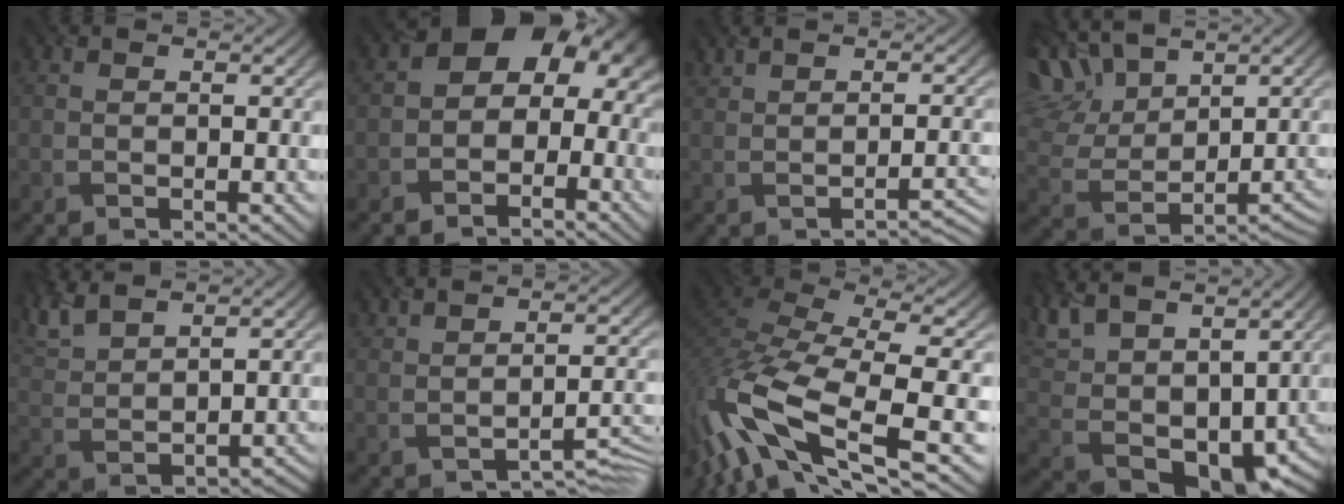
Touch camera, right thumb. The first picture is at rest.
{"total": 9.1, "force": [-0.7, 6.6, 6.3], "torque": [-0.072, 0.011, -0.034]}
{"total": 2.2, "force": [-0.6, 0.4, 2.1], "torque": [-0.038, 0.013, -0.011]}
{"total": 11.6, "force": [6.8, 6.0, 7.3], "torque": [-0.162, 0.019, 0.121]}
{"total": 5.9, "force": [4.7, 1.6, 3.1], "torque": [-0.084, 0.014, 0.105]}
{"total": 2.8, "force": [-1.6, 1.1, 2.0], "torque": [-0.031, 0.003, -0.025]}
{"total": 15.6, "force": [-6.3, 5.5, 13.1], "torque": [-0.324, -0.008, -0.115]}
{"total": 12.3, "force": [6.1, 6.9, 8.2], "torque": [-0.192, 0.011, 0.129]}